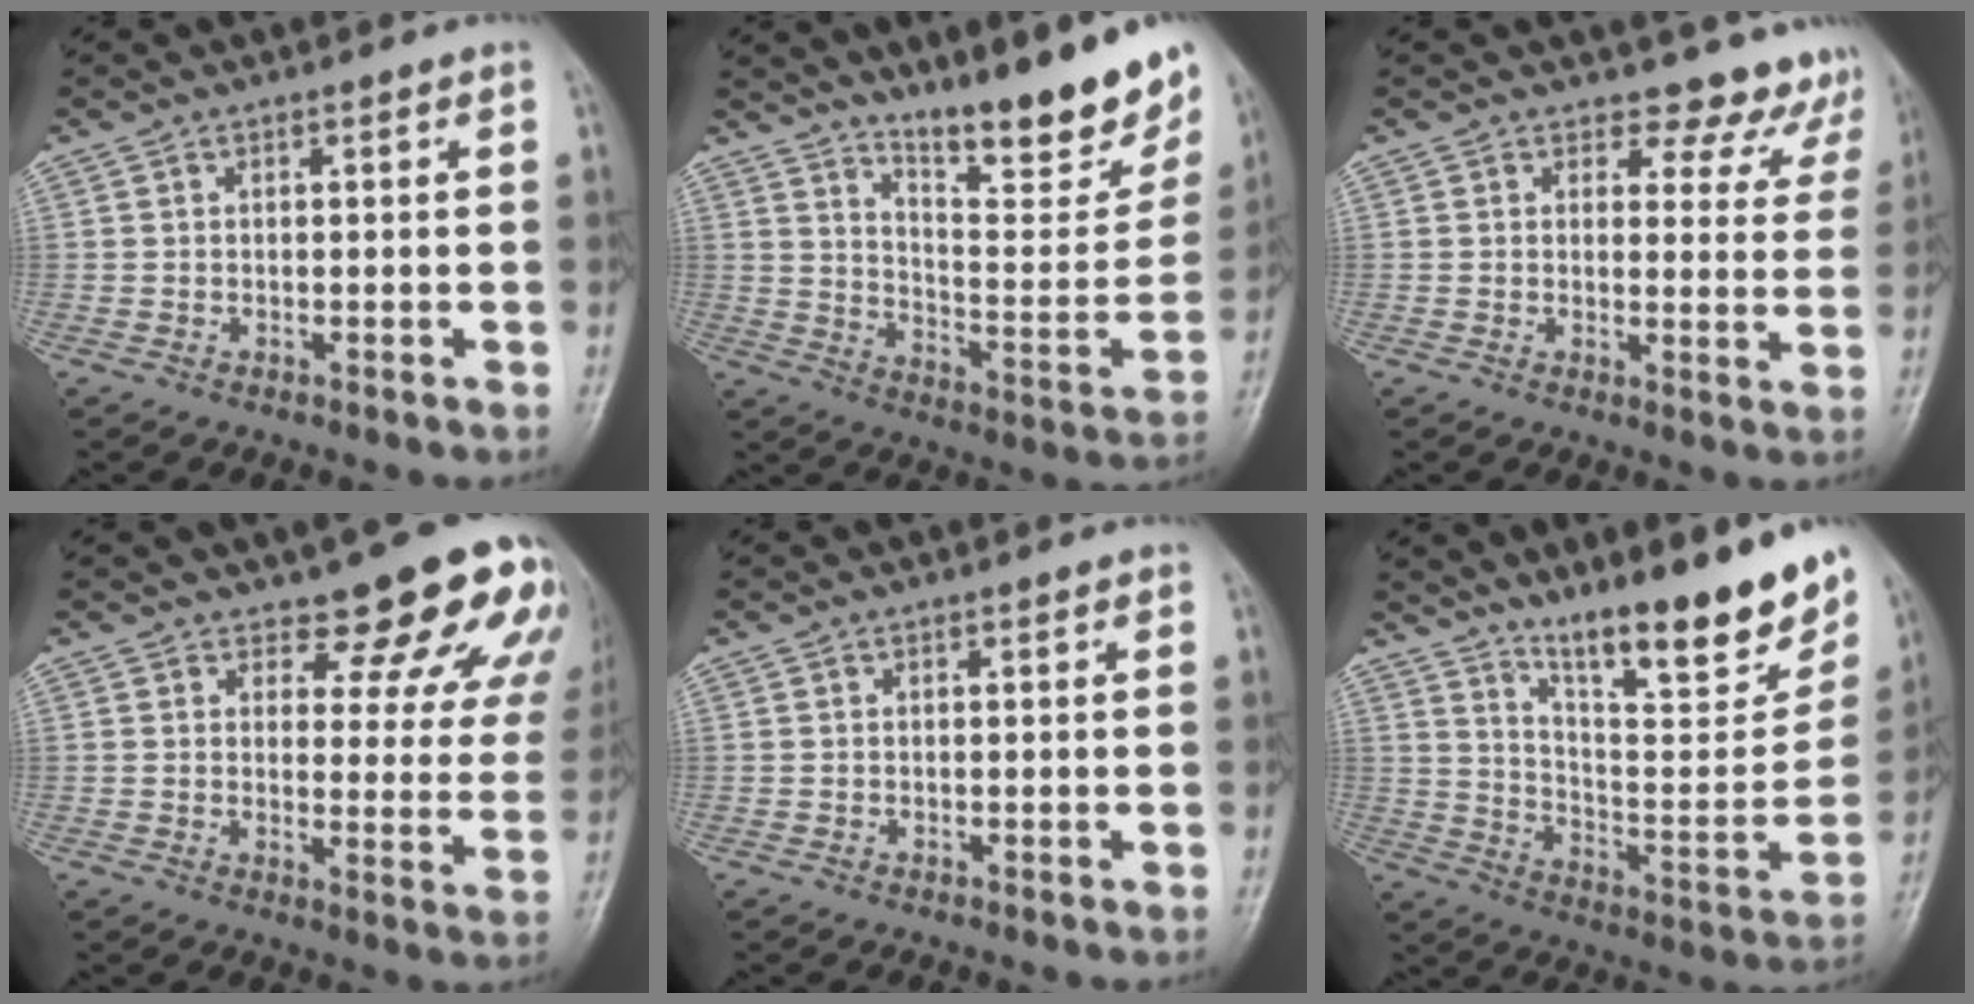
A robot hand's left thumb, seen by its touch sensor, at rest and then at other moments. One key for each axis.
{"total": 19.5, "fx": 15.0, "fy": 4.1, "fz": 11.8, "tx": -0.135, "ty": -0.111, "tz": 0.229}
{"total": 8.7, "fx": 7.8, "fy": 3.7, "fz": -0.2, "tx": 0.053, "ty": -0.052, "tz": 0.064}
{"total": 13.3, "fx": 10.7, "fy": 5.1, "fz": 6.1, "tx": -0.021, "ty": -0.073, "tz": 0.109}
{"total": 0.0}
{"total": 22.1, "fx": 15.5, "fy": 4.5, "fz": 15.0, "tx": -0.189, "ty": -0.091, "tz": 0.253}